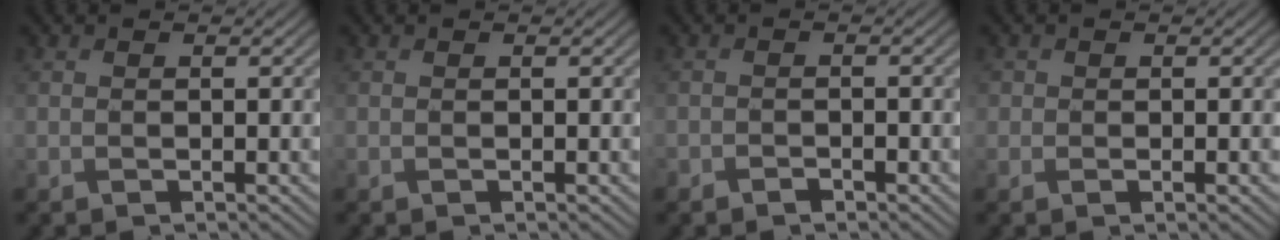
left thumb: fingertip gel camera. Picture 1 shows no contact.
{"total": 0.0}
{"total": 1.2, "force": [-0.9, 0.6, 0.5], "torque": [-0.009, 0.000, -0.018]}
{"total": 1.6, "force": [0.1, 1.4, 0.8], "torque": [-0.011, -0.005, -0.001]}